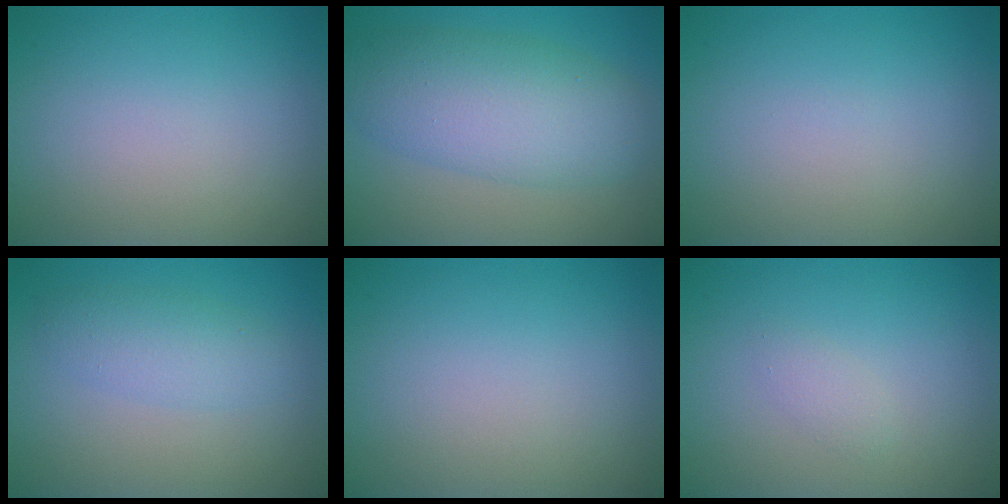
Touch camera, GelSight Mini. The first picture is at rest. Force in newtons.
{"total": 7.1, "press": 7.1, "slide": 0.0}
{"total": 0.0}
{"total": 2.7, "press": 2.7, "slide": 0.0}
{"total": 0.0}
{"total": 1.0, "press": 1.0, "slide": 0.0}